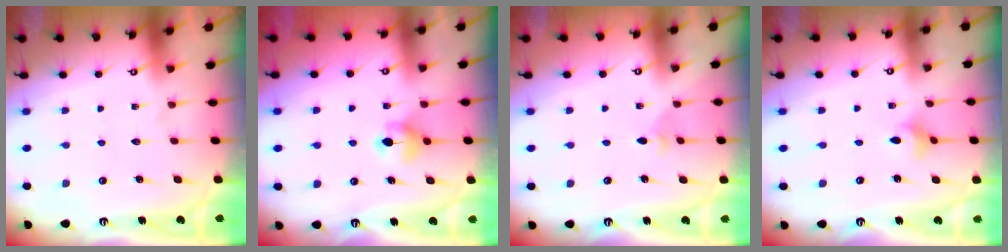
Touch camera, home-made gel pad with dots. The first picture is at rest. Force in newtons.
{"total": 5.9, "press": 5.9, "slide": 0.8}
{"total": 2.7, "press": 2.6, "slide": 0.9}
{"total": 3.0, "press": 2.9, "slide": 0.6}